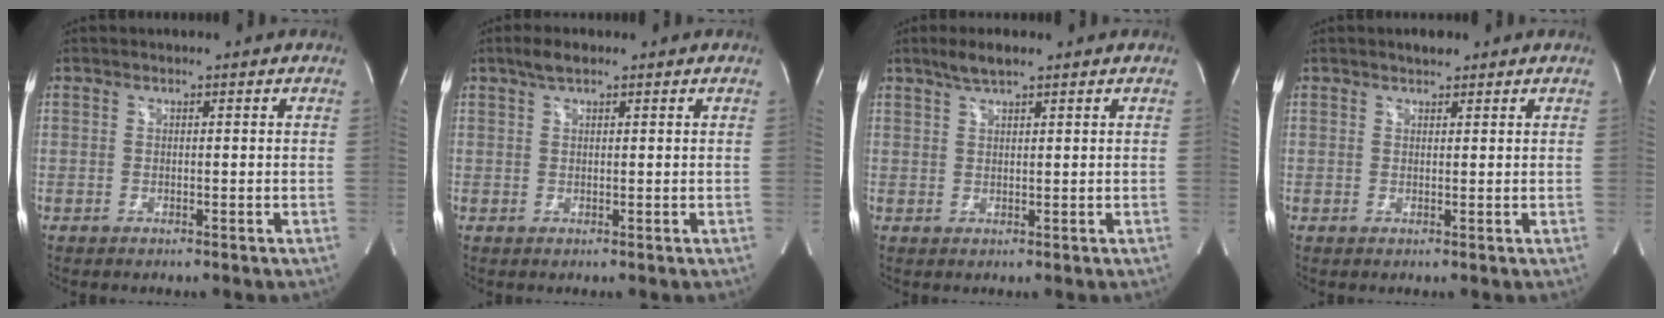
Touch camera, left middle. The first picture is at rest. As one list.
[{"total": 2.3, "force": [1.6, 0.7, 1.5], "torque": [-0.035, 0.012, 0.031]}, {"total": 3.3, "force": [2.5, 0.5, 2.1], "torque": [-0.049, 0.008, 0.049]}, {"total": 1.8, "force": [1.4, 0.8, 0.7], "torque": [-0.017, 0.006, 0.021]}]